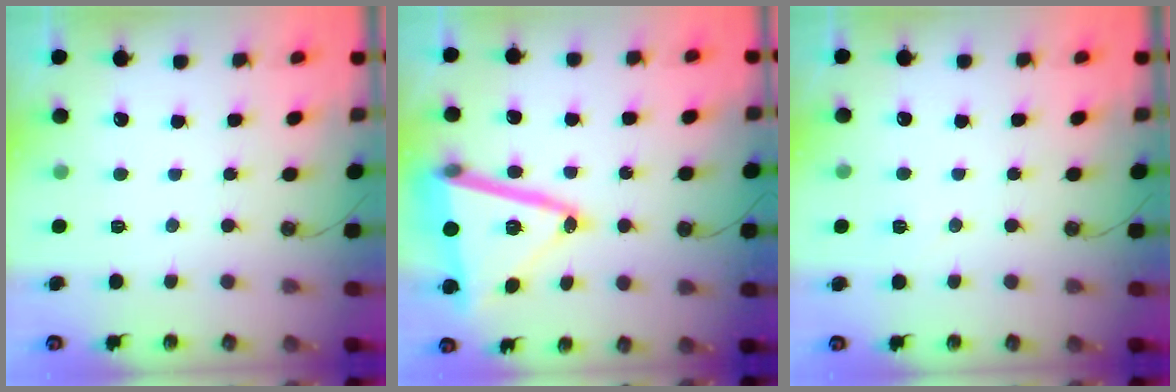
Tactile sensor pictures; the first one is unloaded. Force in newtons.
{"total": 18.7, "press": 18.5, "slide": 2.8}
{"total": 5.3, "press": 5.0, "slide": 1.7}